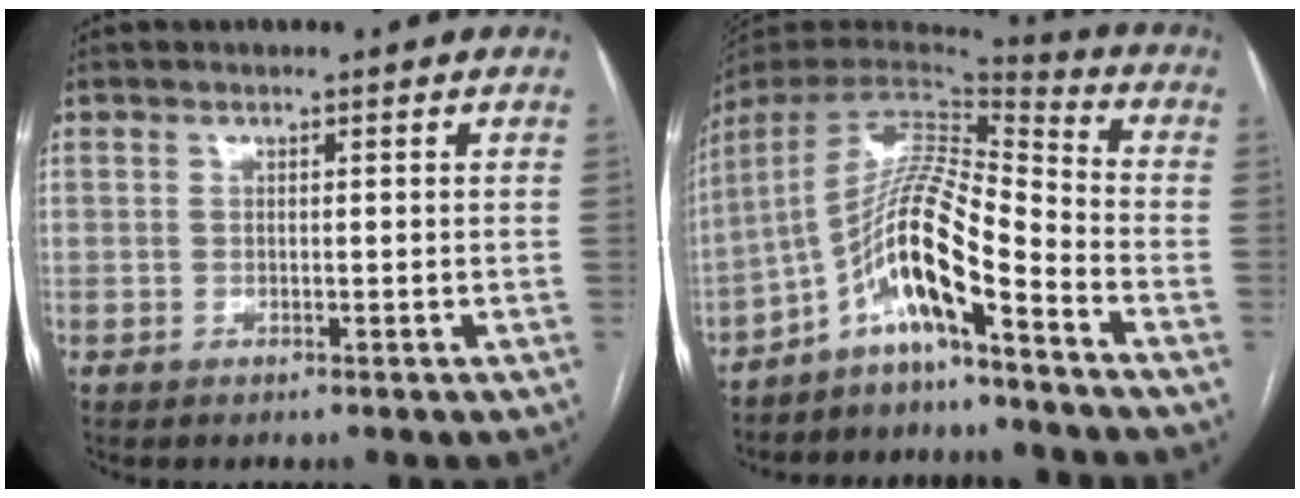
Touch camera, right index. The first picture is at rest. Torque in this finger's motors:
{"motor_torque": [1.25, -0.89, 0.51, 0.21]}